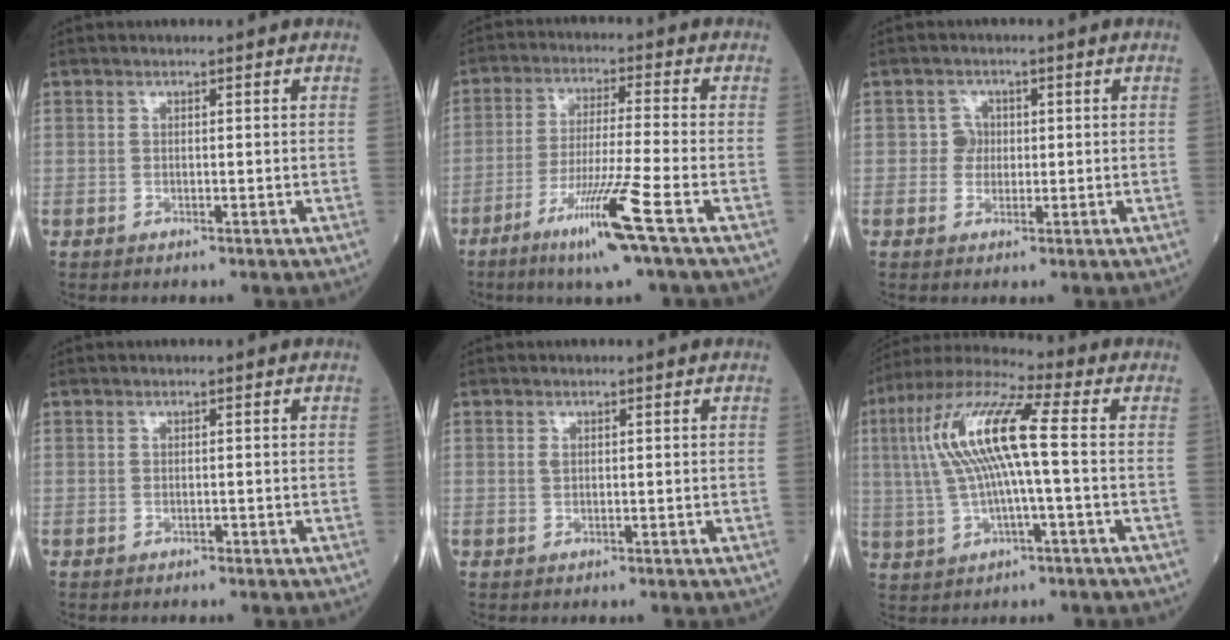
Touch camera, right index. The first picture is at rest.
{"total": 10.5, "force": [-5.5, -1.5, 8.8], "torque": [-0.166, -0.027, -0.102]}
{"total": 2.1, "force": [0.2, 2.1, 0.3], "torque": [0.003, 0.007, 0.002]}
{"total": 0.0}
{"total": 0.6, "force": [0.3, 0.3, 0.4], "torque": [-0.009, 0.002, 0.007]}
{"total": 13.2, "force": [1.1, 1.6, 13.1], "torque": [-0.272, 0.025, 0.017]}